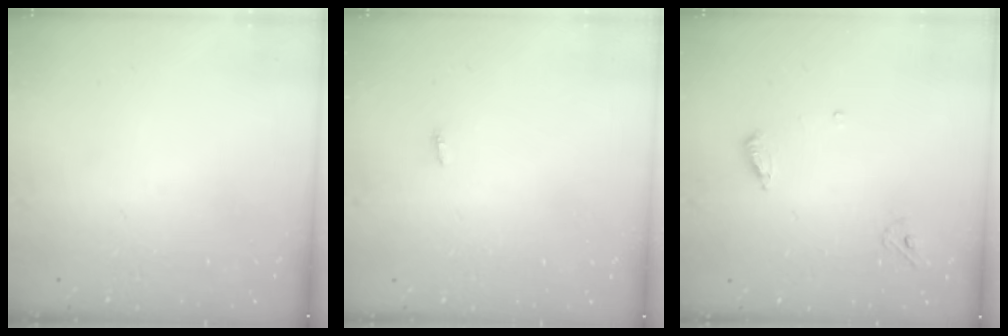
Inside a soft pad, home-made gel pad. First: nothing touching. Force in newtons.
{"total": 2.8, "press": 1.8, "slide": 2.2}
{"total": 5.9, "press": 5.9, "slide": 0.6}